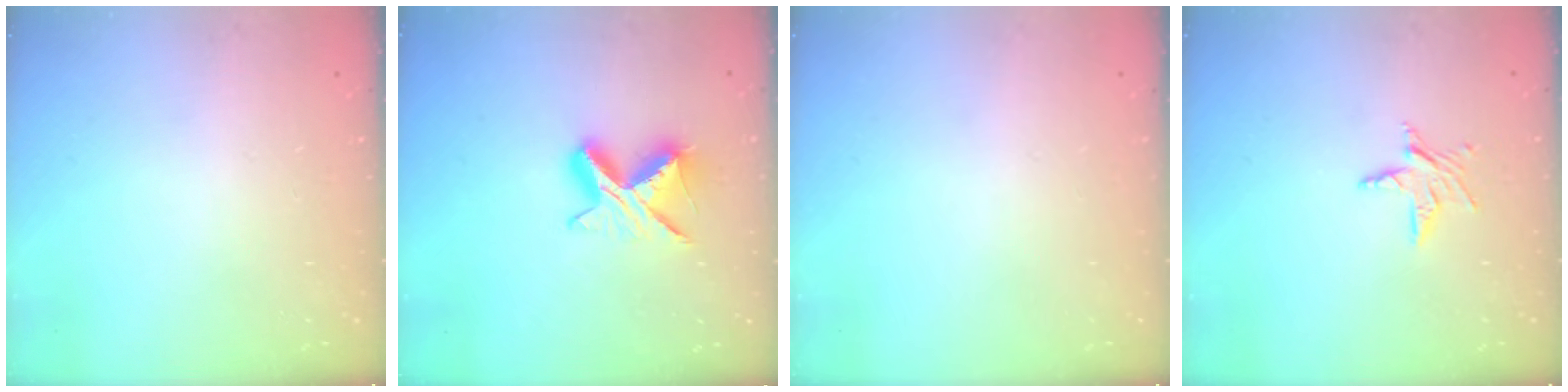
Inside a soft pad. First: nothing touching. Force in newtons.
{"total": 8.7, "press": 8.6, "slide": 0.6}
{"total": 0.0}
{"total": 5.7, "press": 5.7, "slide": 0.1}